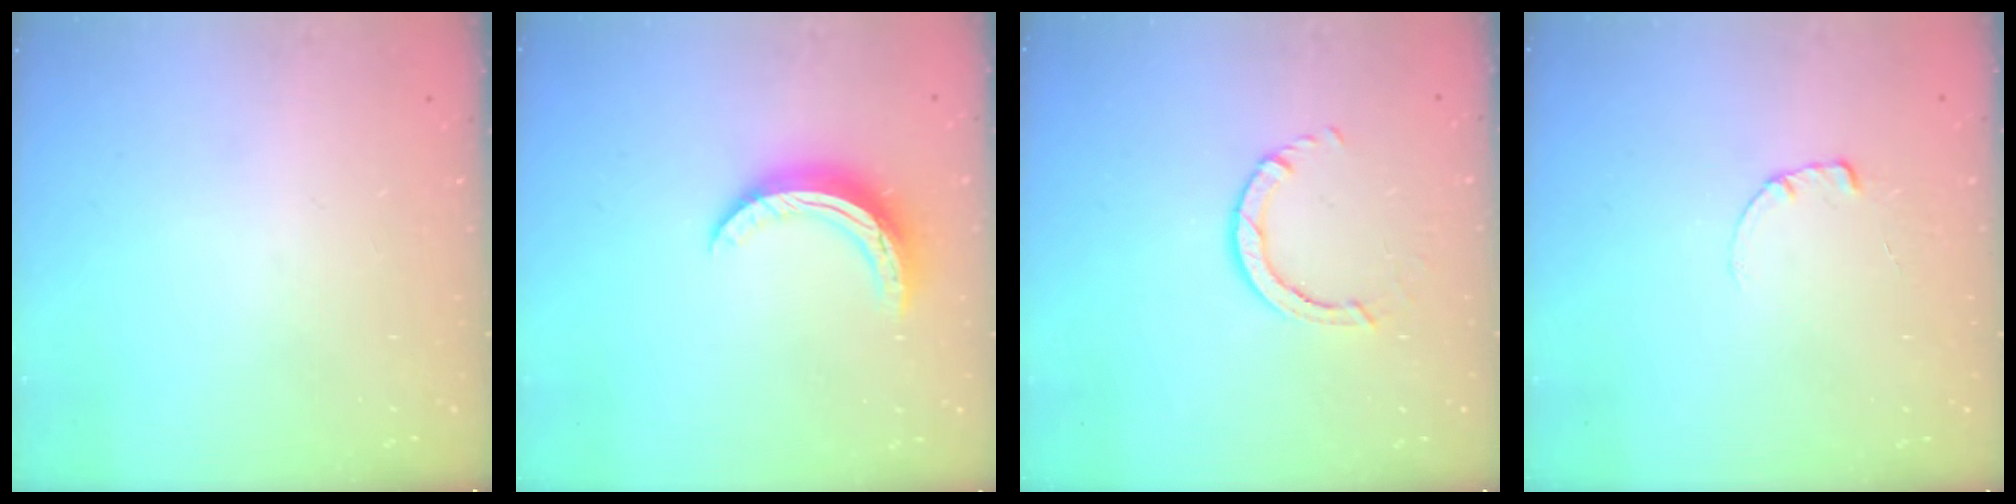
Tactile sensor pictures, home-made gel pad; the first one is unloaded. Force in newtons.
{"total": 11.0, "press": 11.0, "slide": 0.5}
{"total": 3.0, "press": 3.0, "slide": 0.4}
{"total": 0.6, "press": 0.6, "slide": 0.1}